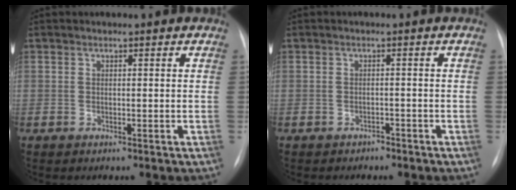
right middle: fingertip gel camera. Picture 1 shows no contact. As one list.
[{"total": 1.5, "force": [-1.2, 0.9, 0.2], "torque": [-0.009, 0.002, -0.015]}]